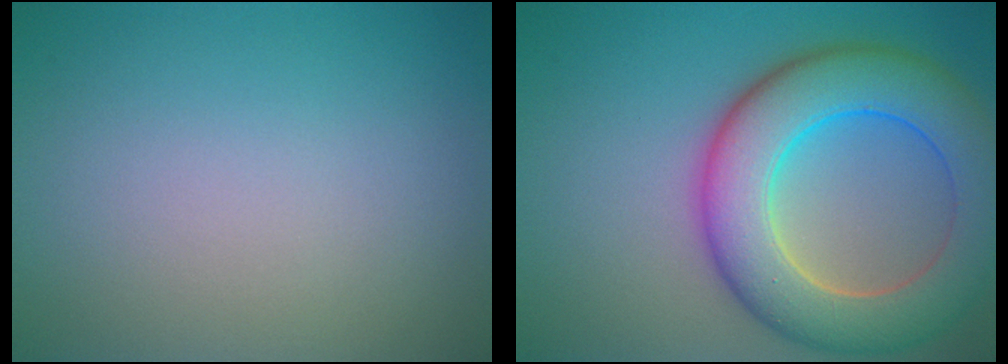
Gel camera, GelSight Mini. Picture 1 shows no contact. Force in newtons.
{"total": 9.8, "press": 9.8, "slide": 0.4}